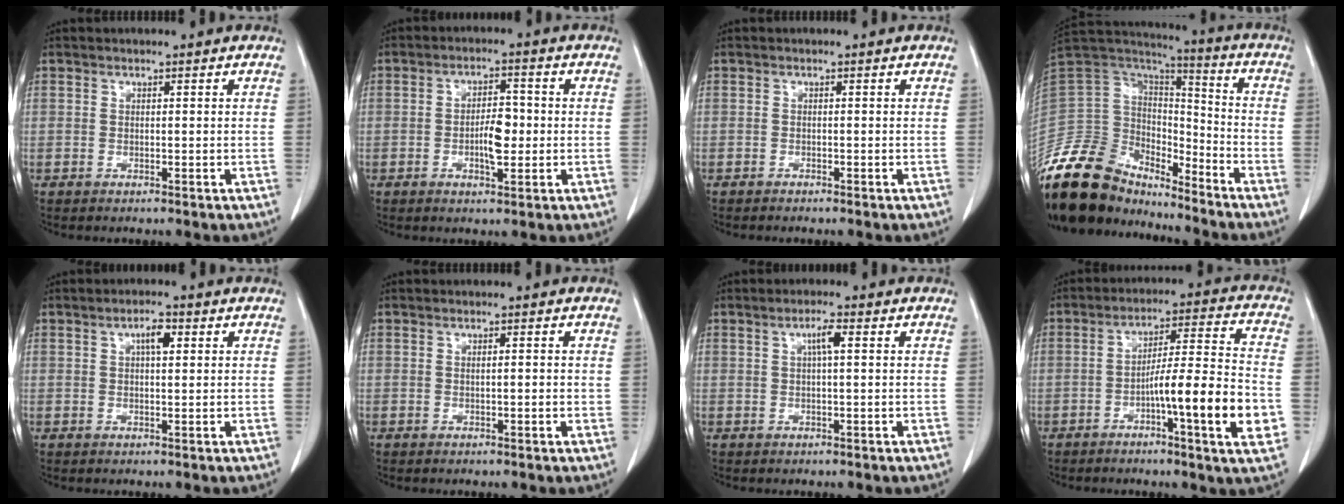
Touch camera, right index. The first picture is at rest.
{"total": 5.1, "force": [-0.8, 1.8, 4.7], "torque": [-0.084, 0.005, -0.011]}
{"total": 0.6, "force": [-0.6, 0.1, 0.1], "torque": [-0.007, -0.001, -0.011]}
{"total": 19.7, "force": [-16.7, 8.2, 6.5], "torque": [-0.133, 0.040, -0.299]}
{"total": 2.9, "force": [1.0, 0.9, 2.6], "torque": [-0.045, 0.005, 0.015]}
{"total": 1.3, "force": [0.0, 0.3, 1.3], "torque": [-0.023, 0.003, 0.001]}
{"total": 2.5, "force": [0.7, 0.3, 2.4], "torque": [-0.045, 0.005, 0.011]}
{"total": 14.3, "force": [-4.4, 0.1, 13.6], "torque": [-0.210, 0.001, -0.072]}